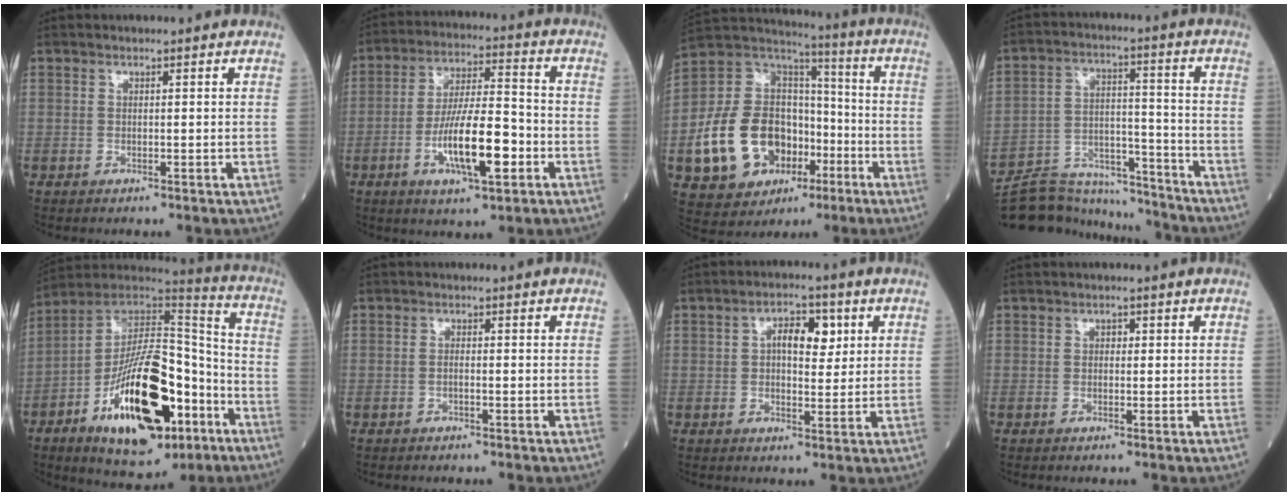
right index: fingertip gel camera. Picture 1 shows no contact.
{"total": 12.2, "force": [-4.0, 2.4, 11.2], "torque": [-0.207, -0.001, -0.069]}
{"total": 18.5, "force": [-5.6, 13.0, 11.8], "torque": [-0.243, 0.036, -0.084]}
{"total": 15.2, "force": [-14.7, 3.7, 1.5], "torque": [-0.029, 0.039, -0.231]}
{"total": 24.9, "force": [-10.6, 9.5, 20.4], "torque": [-0.354, -0.006, -0.165]}
{"total": 0.6, "force": [-0.3, -0.1, 0.5], "torque": [-0.009, 0.001, -0.007]}
{"total": 5.8, "force": [1.8, 2.7, 4.8], "torque": [-0.075, 0.013, 0.027]}
{"total": 0.8, "force": [0.3, 0.6, 0.4], "torque": [-0.007, 0.001, 0.004]}